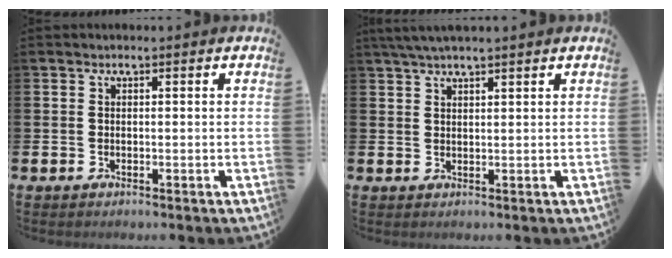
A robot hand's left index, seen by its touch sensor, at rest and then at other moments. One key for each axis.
{"total": 2.8, "fx": 2.4, "fy": 0.2, "fz": 1.5, "tx": -0.037, "ty": 0.001, "tz": 0.046}